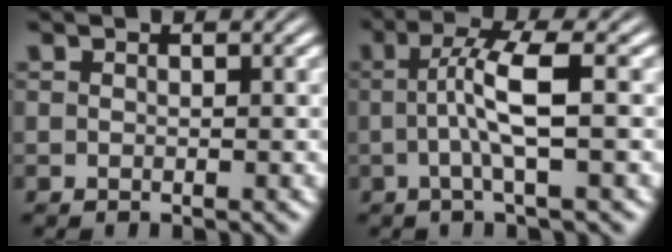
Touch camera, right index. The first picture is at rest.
{"total": 4.3, "force": [0.5, 0.2, 4.3], "torque": [-0.076, 0.003, 0.008]}